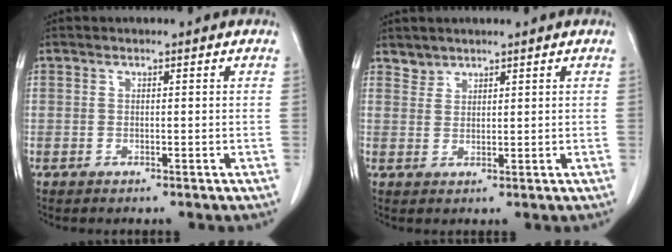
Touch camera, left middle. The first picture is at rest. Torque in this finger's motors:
{"motor_torque": [-0.02, -0.01, 0.02, 0.00]}